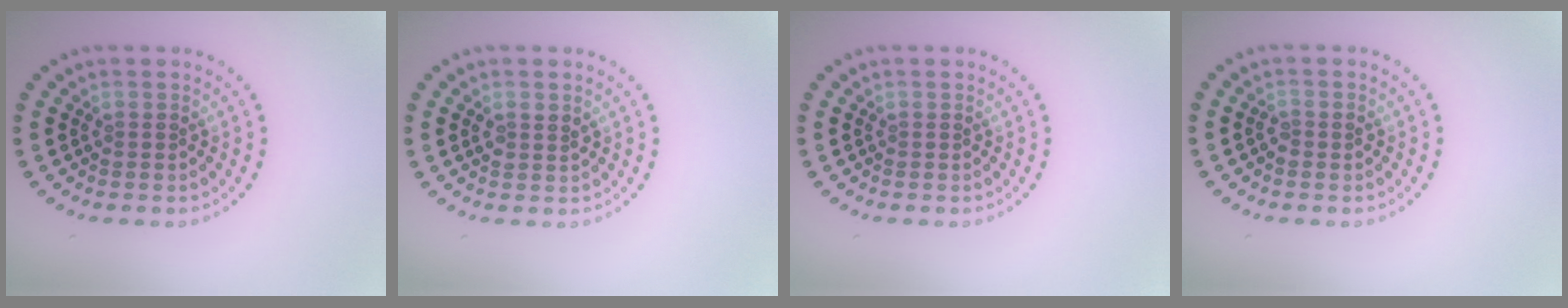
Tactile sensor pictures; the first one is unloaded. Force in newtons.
{"total": 1.2, "press": 1.1, "slide": 0.6}
{"total": 0.0}
{"total": 0.8, "press": 0.8, "slide": 0.2}